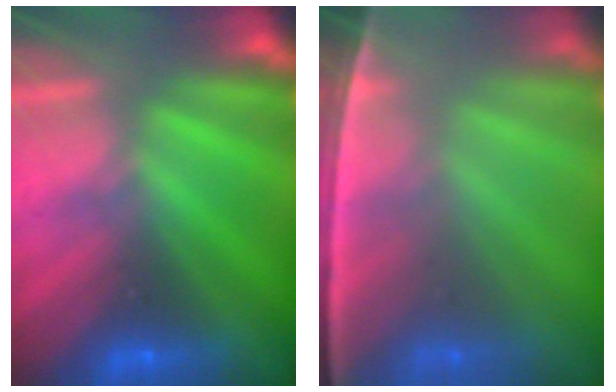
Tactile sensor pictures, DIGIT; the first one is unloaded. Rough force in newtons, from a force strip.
{"total": 7.2}